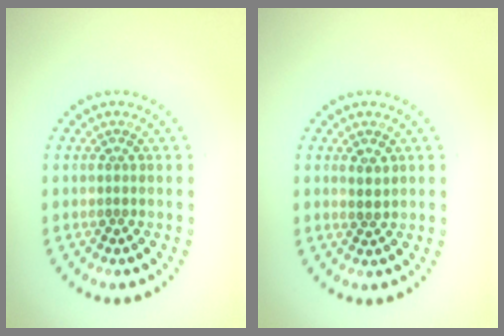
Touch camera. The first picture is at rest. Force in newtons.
{"total": 1.3, "press": 1.1, "slide": 0.7}